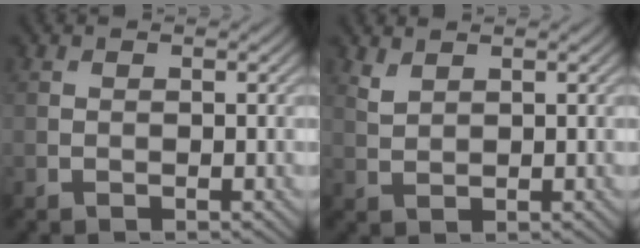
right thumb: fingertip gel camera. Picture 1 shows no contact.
{"total": 1.6, "force": [1.4, 0.5, 0.7], "torque": [-0.027, -0.001, 0.034]}